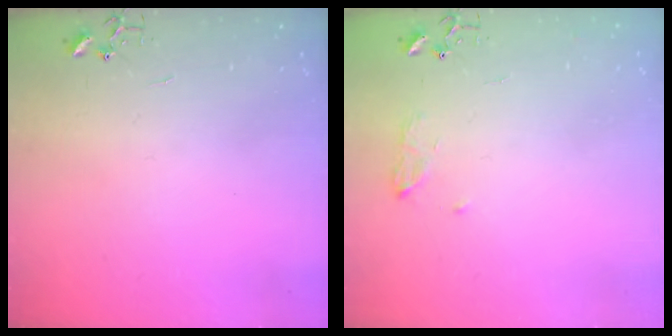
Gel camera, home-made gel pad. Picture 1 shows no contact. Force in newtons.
{"total": 8.4, "press": 8.4, "slide": 0.9}